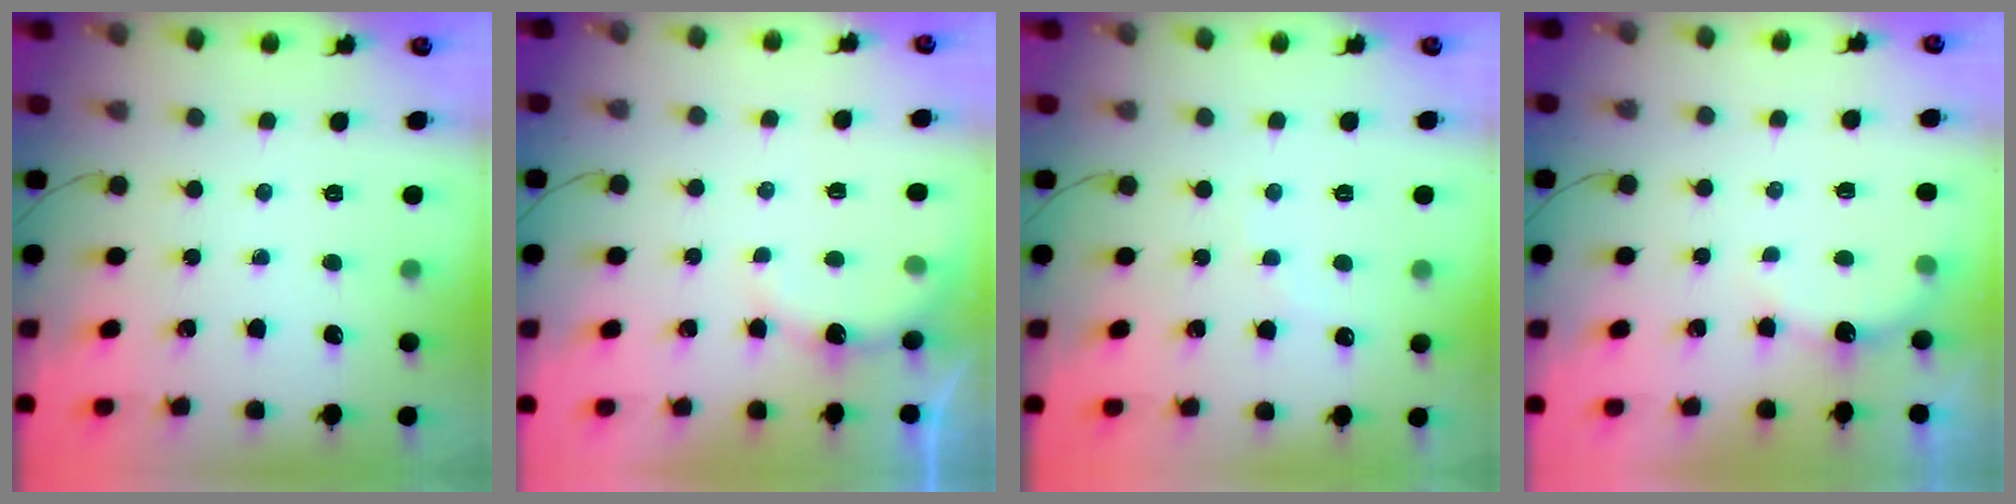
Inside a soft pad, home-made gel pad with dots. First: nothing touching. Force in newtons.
{"total": 7.1, "press": 6.9, "slide": 1.2}
{"total": 5.2, "press": 5.0, "slide": 1.4}
{"total": 3.8, "press": 3.7, "slide": 0.8}